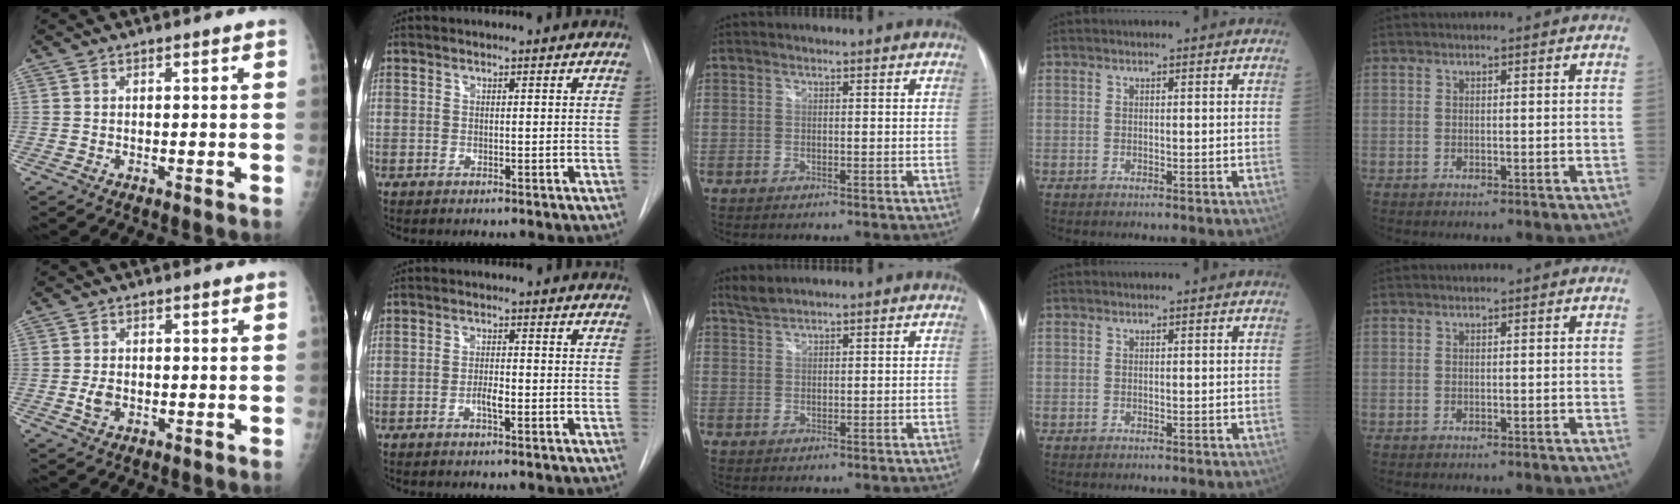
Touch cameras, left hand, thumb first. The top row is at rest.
{"thumb": {"total": 2.3, "force": [-0.4, 1.6, 1.7], "torque": [-0.031, 0.000, -0.007]}, "index": {"total": 2.0, "force": [-0.8, 0.4, 1.8], "torque": [-0.031, 0.002, -0.015]}, "middle": {"total": 1.9, "force": [1.9, -0.2, 0.4], "torque": [-0.011, 0.009, 0.043]}}